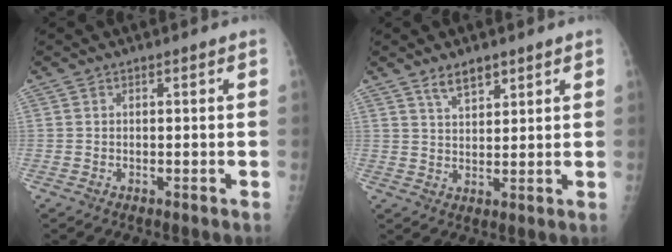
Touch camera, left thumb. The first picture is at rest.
{"total": 4.4, "force": [3.1, 1.9, 2.4], "torque": [-0.030, -0.020, 0.059]}